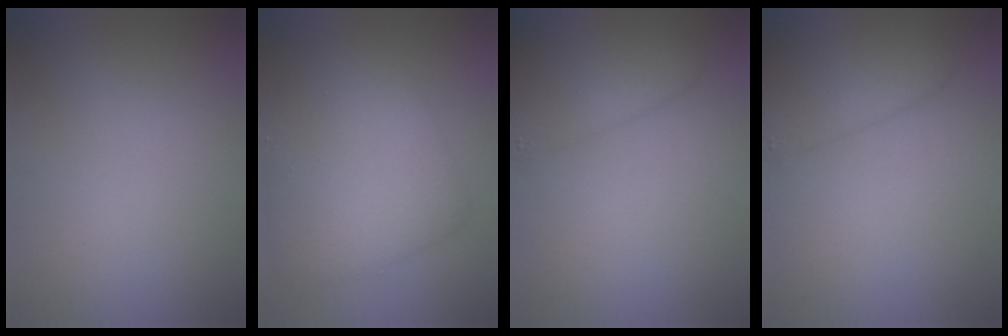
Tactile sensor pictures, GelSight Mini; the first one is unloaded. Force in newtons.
{"total": 6.6, "press": 6.6, "slide": 0.2}
{"total": 3.8, "press": 3.8, "slide": 0.2}
{"total": 3.8, "press": 3.8, "slide": 0.2}